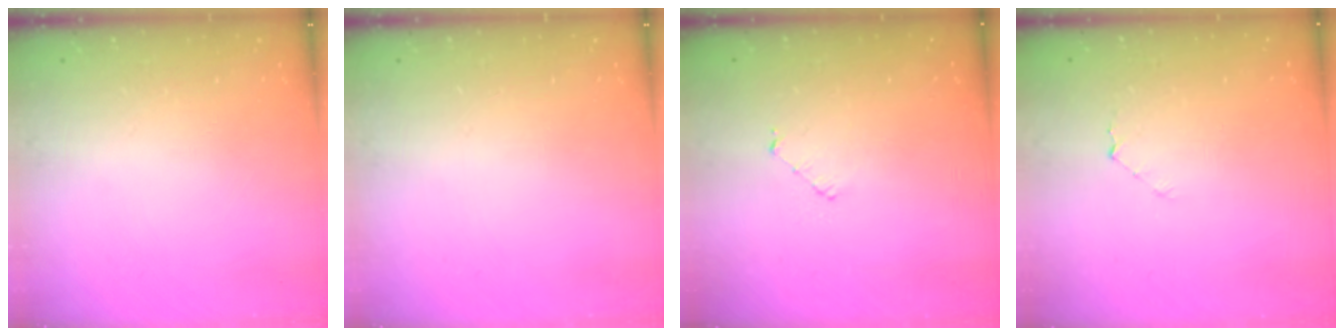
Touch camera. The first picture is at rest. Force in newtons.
{"total": 0.0}
{"total": 3.5, "press": 3.5, "slide": 0.2}
{"total": 3.5, "press": 3.5, "slide": 0.3}